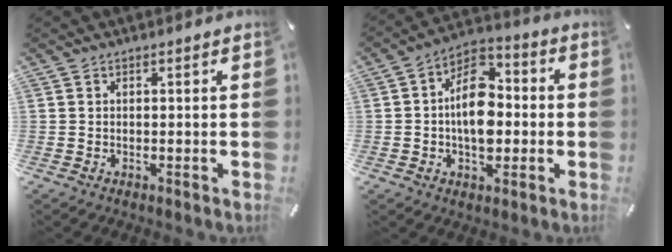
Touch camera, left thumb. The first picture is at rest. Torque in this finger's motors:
{"motor_torque": [1.76, 1.75, 1.25, -0.17, 0.36]}